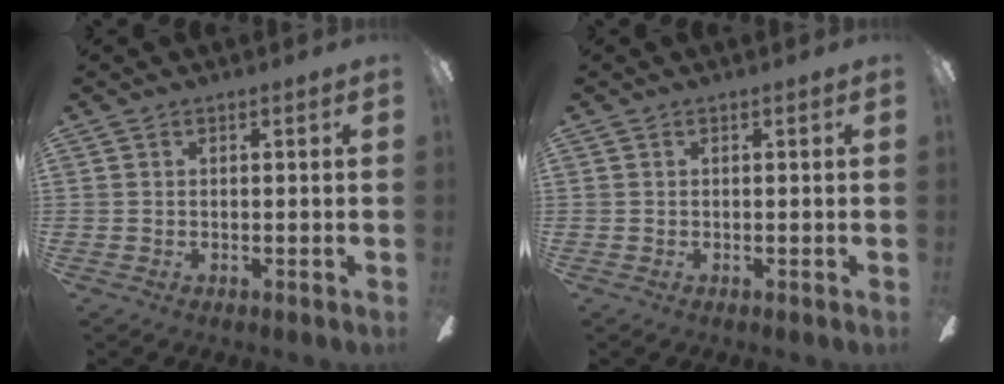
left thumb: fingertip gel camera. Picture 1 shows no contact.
{"total": 0.0}